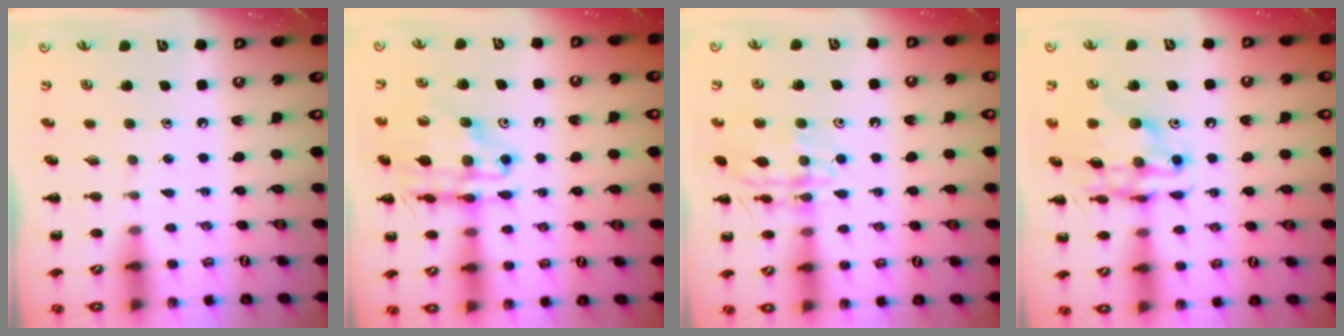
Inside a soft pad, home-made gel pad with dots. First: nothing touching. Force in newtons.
{"total": 17.1, "press": 16.8, "slide": 3.4}
{"total": 13.4, "press": 13.4, "slide": 0.8}
{"total": 15.4, "press": 15.3, "slide": 1.7}